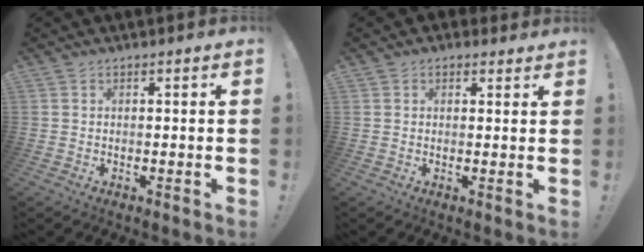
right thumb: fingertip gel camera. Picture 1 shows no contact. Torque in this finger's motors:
{"motor_torque": [0.94, 1.50, 1.07, 1.16, 0.04]}